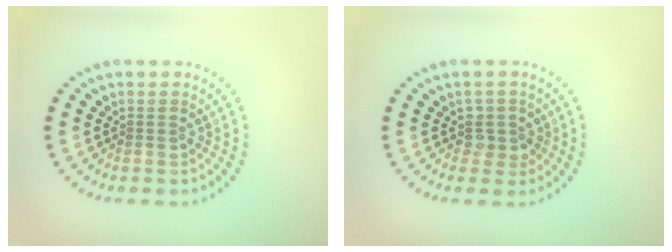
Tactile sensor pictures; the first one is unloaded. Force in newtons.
{"total": 1.7, "press": 1.4, "slide": 1.1}